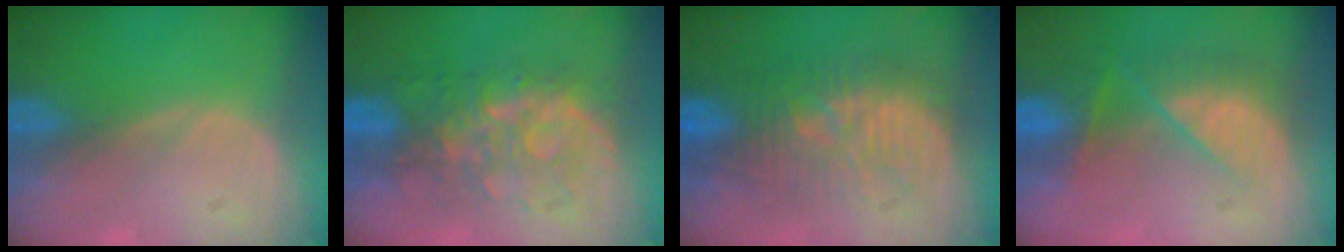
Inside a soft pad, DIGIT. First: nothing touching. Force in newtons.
{"total": 8.6, "press": 8.5, "slide": 1.5}
{"total": 9.9, "press": 9.9, "slide": 0.3}
{"total": 7.9, "press": 7.2, "slide": 3.1}